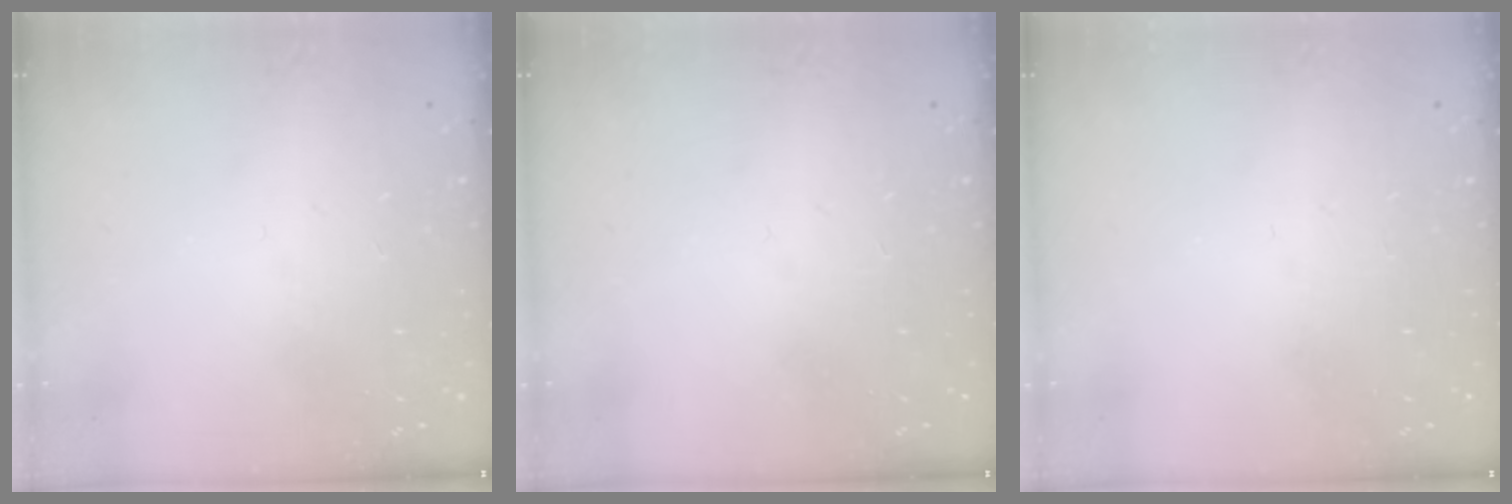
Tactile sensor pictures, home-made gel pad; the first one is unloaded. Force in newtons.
{"total": 0.0}
{"total": 0.0}